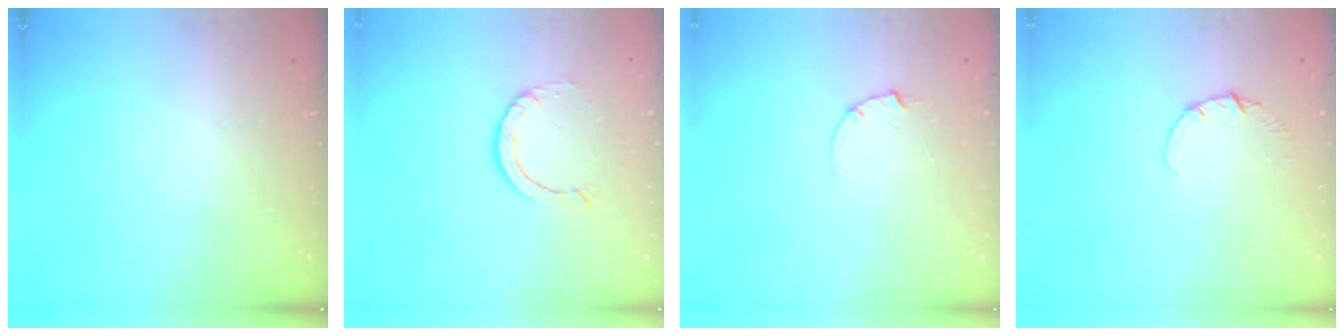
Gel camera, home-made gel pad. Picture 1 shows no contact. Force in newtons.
{"total": 2.9, "press": 2.9, "slide": 0.2}
{"total": 2.5, "press": 2.5, "slide": 0.3}
{"total": 1.1, "press": 1.1, "slide": 0.1}